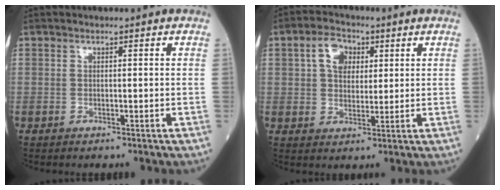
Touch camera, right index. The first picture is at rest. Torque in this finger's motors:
{"motor_torque": [0.92, 0.50, 0.43, 0.10]}